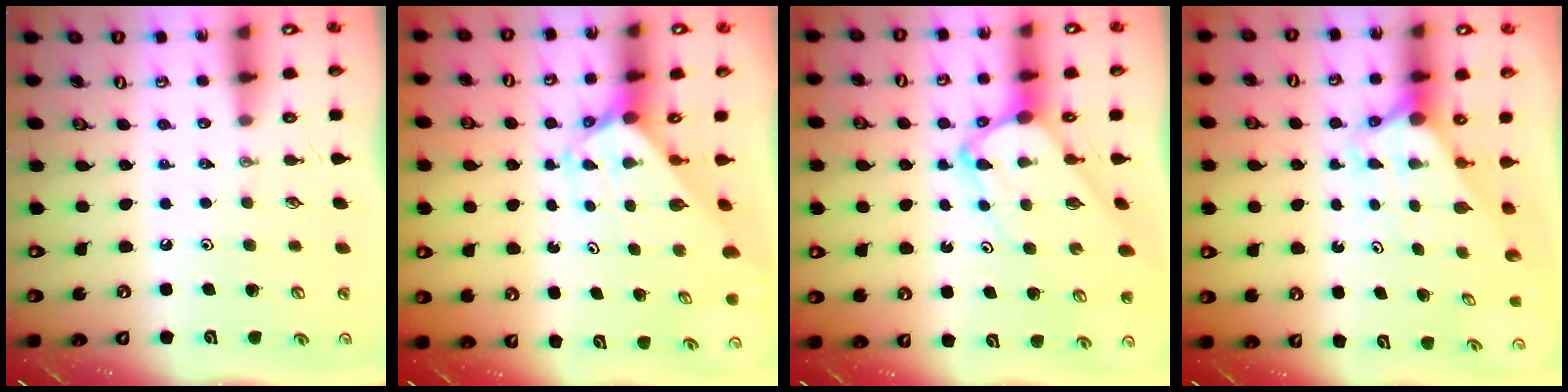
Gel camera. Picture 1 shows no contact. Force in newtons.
{"total": 2.3, "press": 2.3, "slide": 0.2}
{"total": 5.8, "press": 5.8, "slide": 0.5}
{"total": 2.7, "press": 2.7, "slide": 0.0}